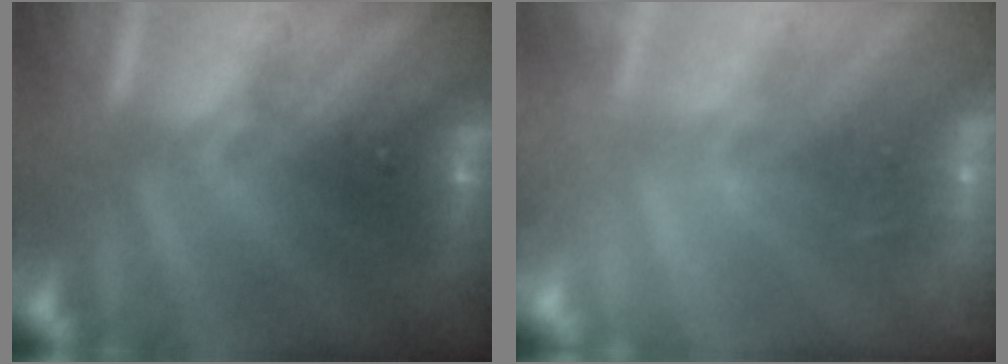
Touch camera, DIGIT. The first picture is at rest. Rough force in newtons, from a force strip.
{"total": 2.2}